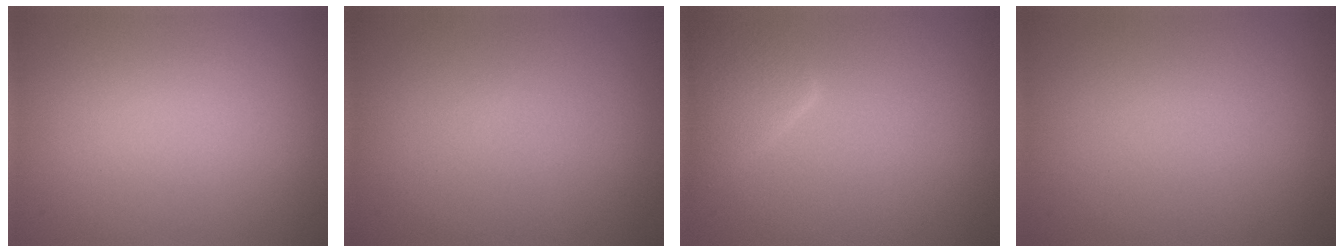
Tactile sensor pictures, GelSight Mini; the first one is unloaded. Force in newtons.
{"total": 0.0}
{"total": 2.7, "press": 2.7, "slide": 0.1}
{"total": 0.0}